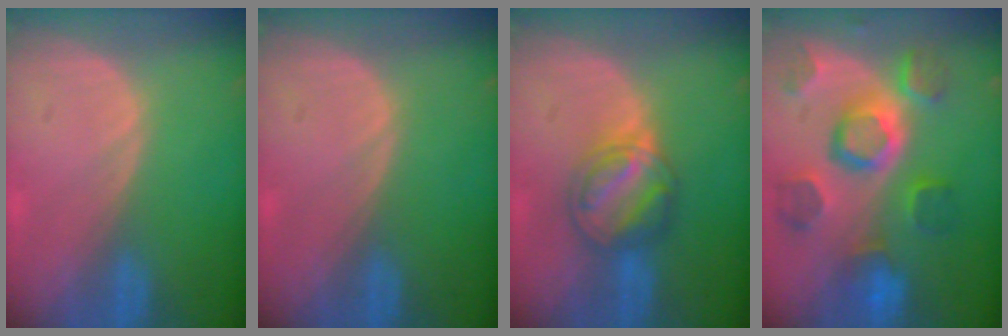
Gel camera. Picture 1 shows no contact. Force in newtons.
{"total": 0.0}
{"total": 6.4, "press": 6.2, "slide": 1.7}
{"total": 11.3, "press": 10.0, "slide": 5.2}